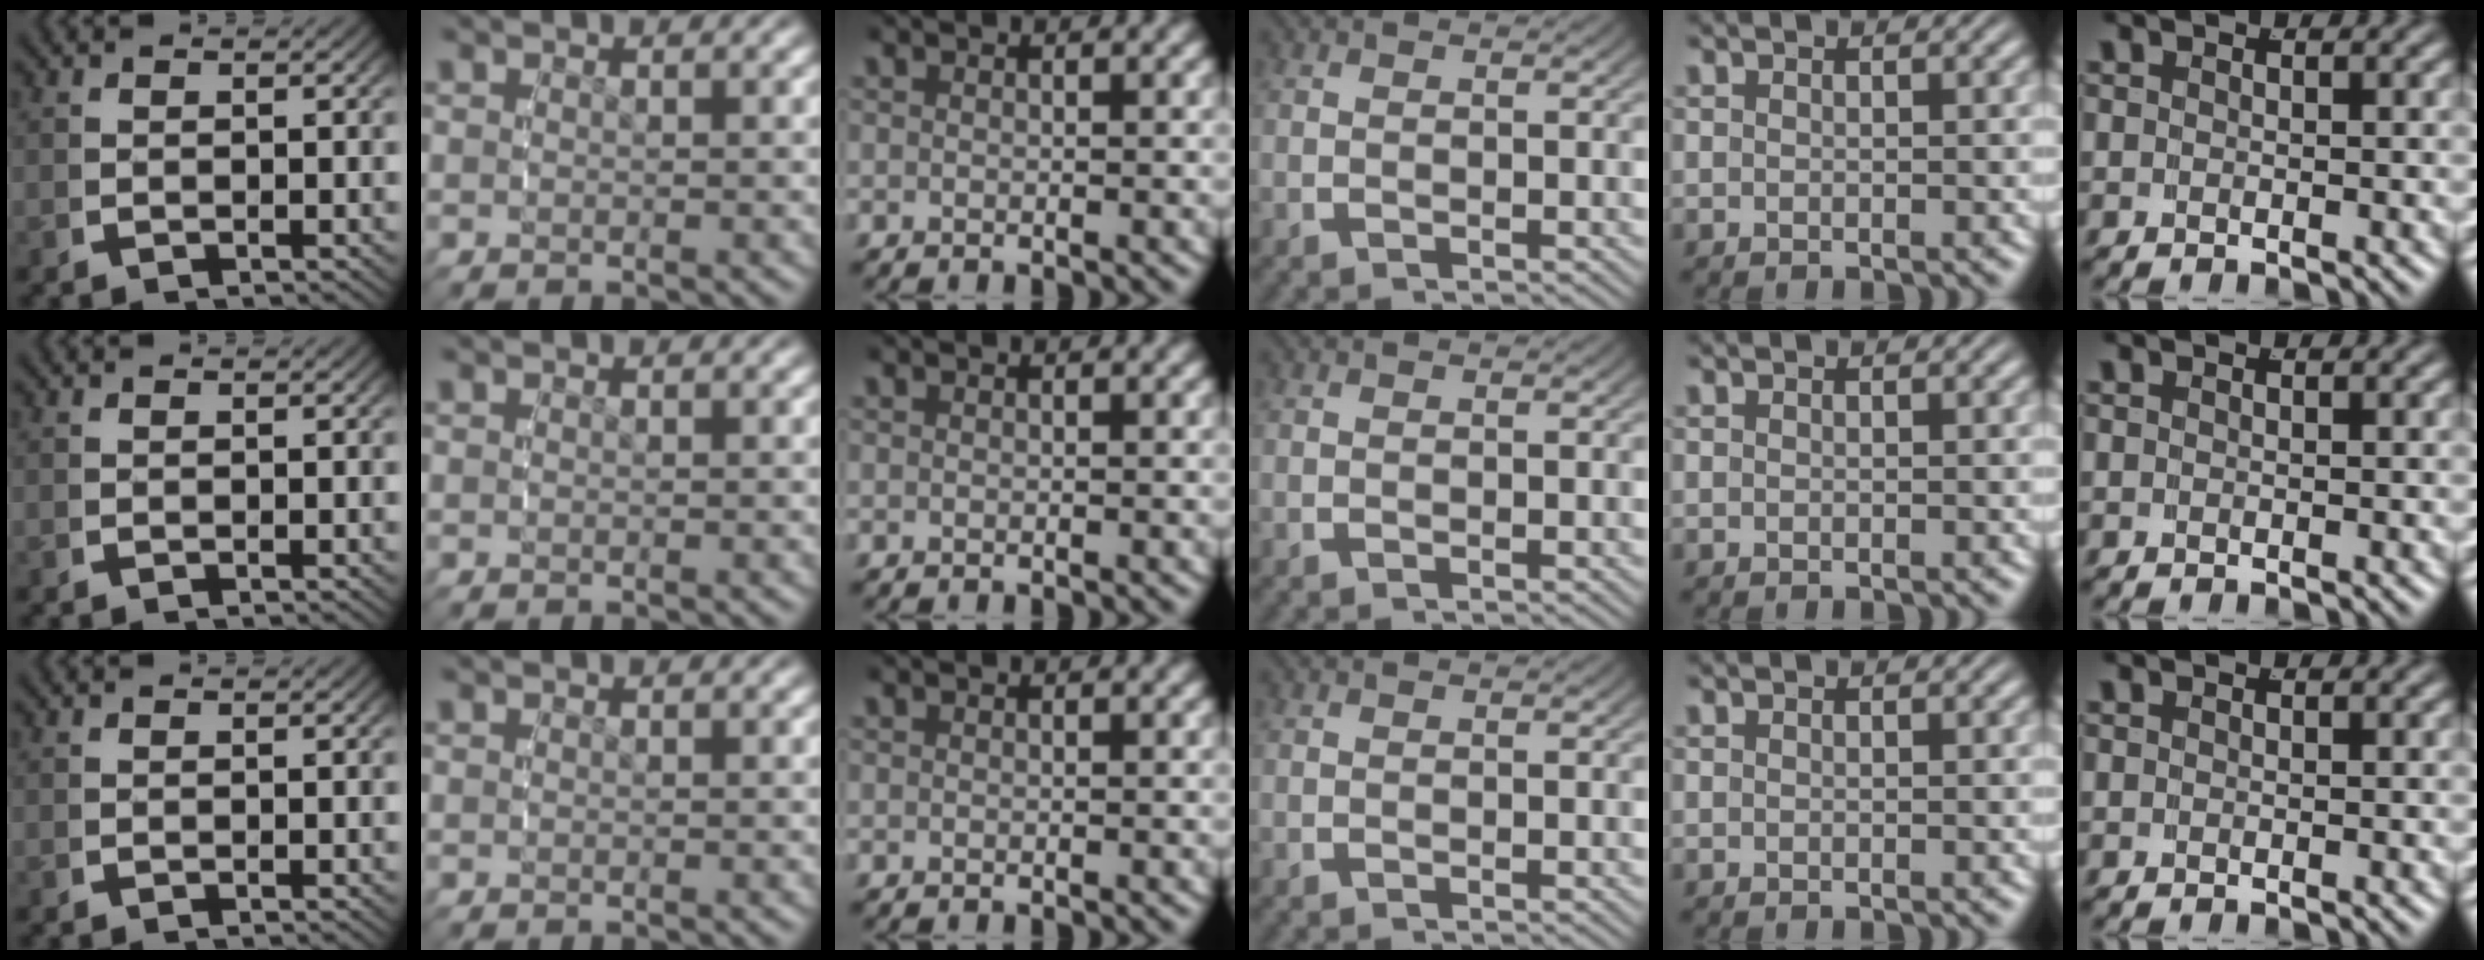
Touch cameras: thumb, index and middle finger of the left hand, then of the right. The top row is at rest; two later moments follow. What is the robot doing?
{"motion": "reach", "object": "paper plate"}